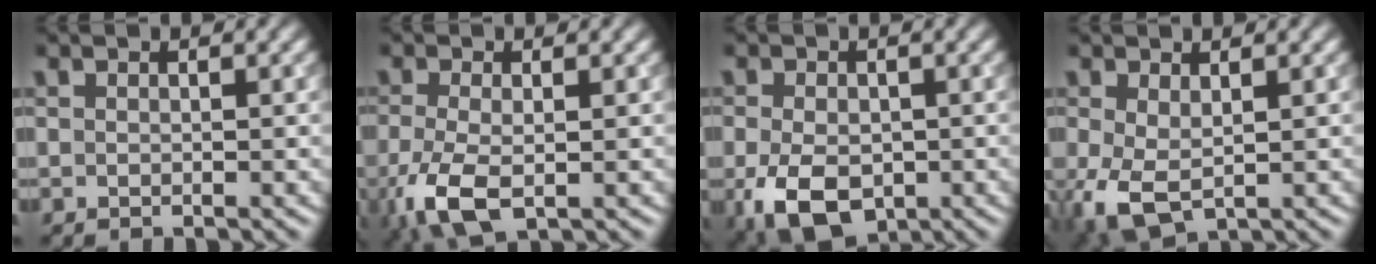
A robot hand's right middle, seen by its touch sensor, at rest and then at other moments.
{"total": 5.4, "force": [-1.9, 2.6, 4.3], "torque": [-0.111, -0.015, -0.036]}
{"total": 7.1, "force": [-2.3, 4.5, 4.9], "torque": [-0.104, -0.021, -0.039]}
{"total": 4.6, "force": [-0.8, 2.7, 3.6], "torque": [-0.096, -0.012, -0.008]}